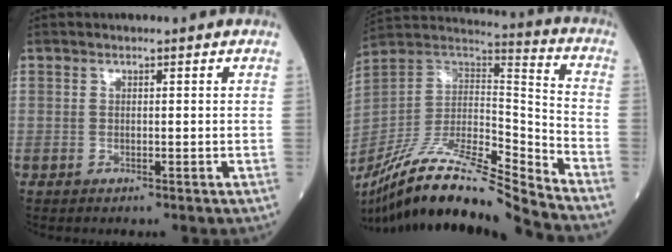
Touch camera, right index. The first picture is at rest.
{"total": 20.5, "force": [-17.8, 0.7, 10.2], "torque": [-0.215, 0.012, -0.326]}